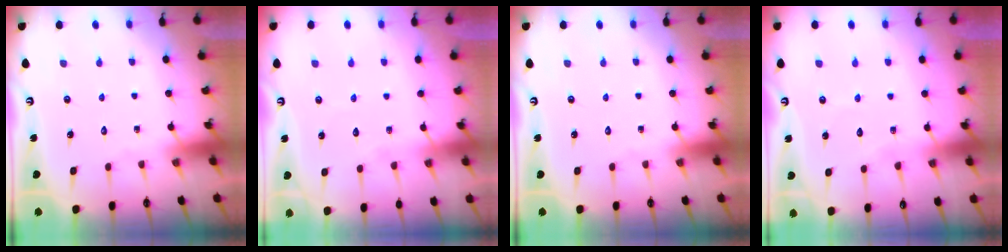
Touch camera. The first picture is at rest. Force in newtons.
{"total": 3.3, "press": 3.3, "slide": 0.4}
{"total": 0.0}
{"total": 4.7, "press": 4.7, "slide": 0.4}